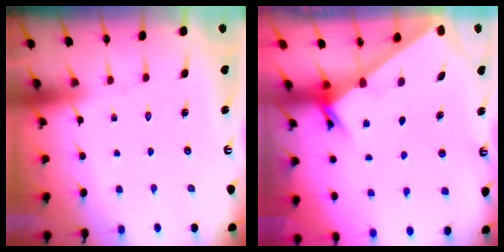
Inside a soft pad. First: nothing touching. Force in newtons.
{"total": 2.4, "press": 2.4, "slide": 0.2}